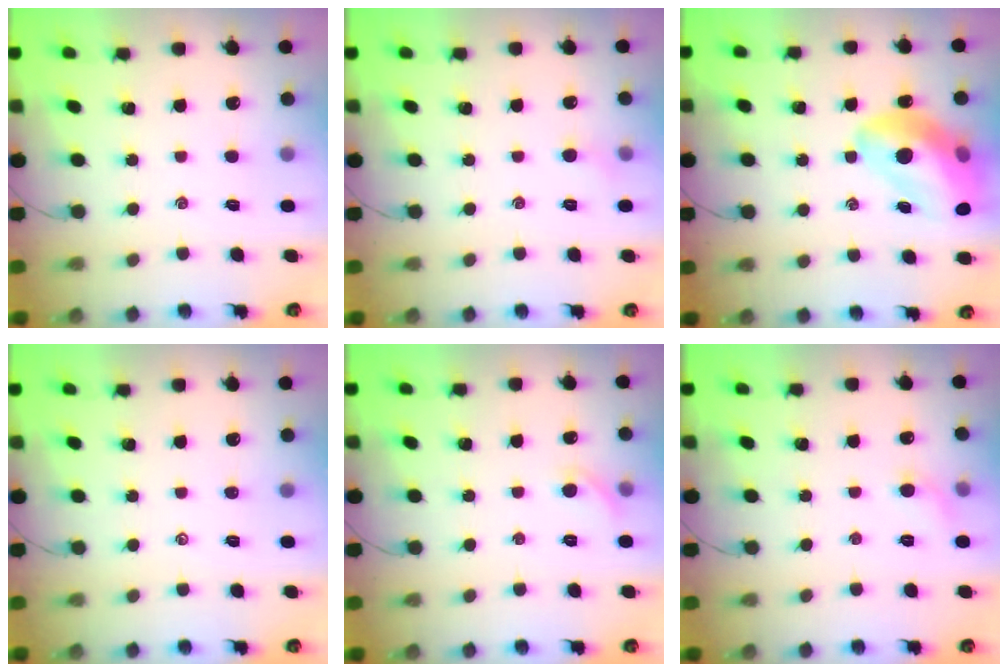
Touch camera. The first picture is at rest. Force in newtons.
{"total": 3.3, "press": 3.1, "slide": 1.1}
{"total": 17.1, "press": 16.4, "slide": 4.6}
{"total": 0.0}
{"total": 5.2, "press": 4.8, "slide": 2.0}
{"total": 5.0, "press": 4.8, "slide": 1.6}